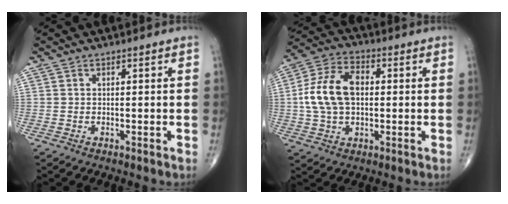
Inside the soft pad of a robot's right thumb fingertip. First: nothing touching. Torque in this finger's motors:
{"motor_torque": [0.21, 0.21, 0.32, -0.08, 0.16]}